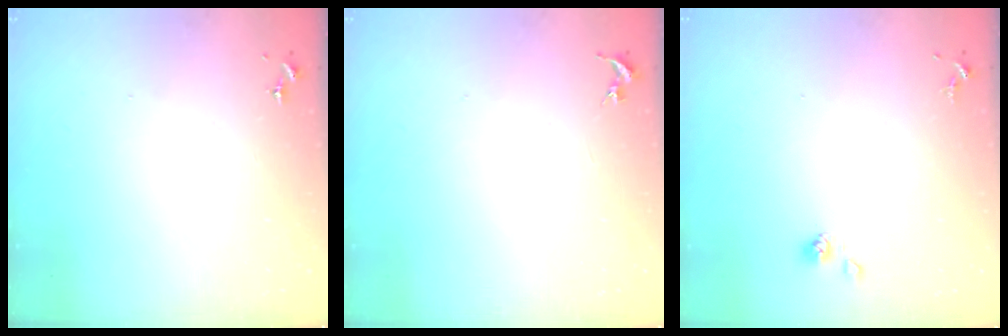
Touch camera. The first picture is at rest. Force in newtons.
{"total": 0.0}
{"total": 3.8, "press": 3.7, "slide": 0.8}